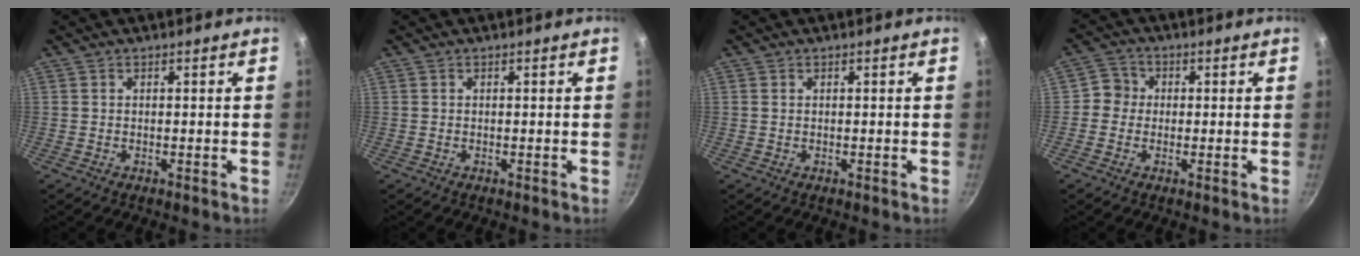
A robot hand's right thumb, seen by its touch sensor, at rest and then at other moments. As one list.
[{"total": 0.0}, {"total": 0.0}, {"total": 3.9, "force": [-0.2, 3.7, 1.0], "torque": [0.006, 0.008, -0.019]}]